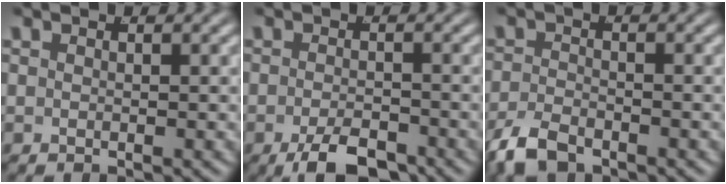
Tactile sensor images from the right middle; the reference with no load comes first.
{"total": 4.9, "force": [-3.8, 1.4, 2.7], "torque": [-0.039, -0.013, -0.059]}
{"total": 3.5, "force": [-2.9, 1.2, 1.5], "torque": [-0.035, -0.013, -0.047]}